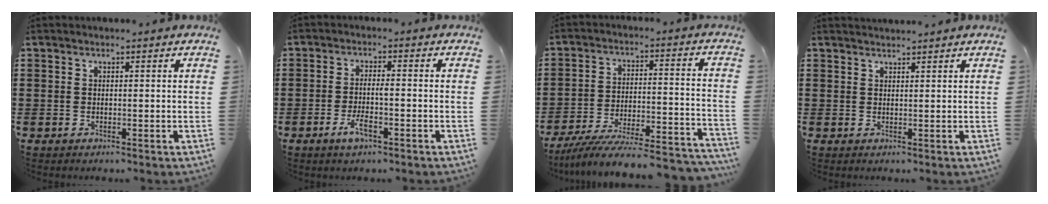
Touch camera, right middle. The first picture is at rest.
{"total": 3.4, "force": [-1.5, 0.9, 2.9], "torque": [-0.063, 0.000, -0.033]}
{"total": 8.3, "force": [-7.6, 0.3, 3.3], "torque": [-0.059, -0.002, -0.151]}
{"total": 1.3, "force": [1.3, 0.0, 0.1], "torque": [-0.004, -0.001, 0.024]}